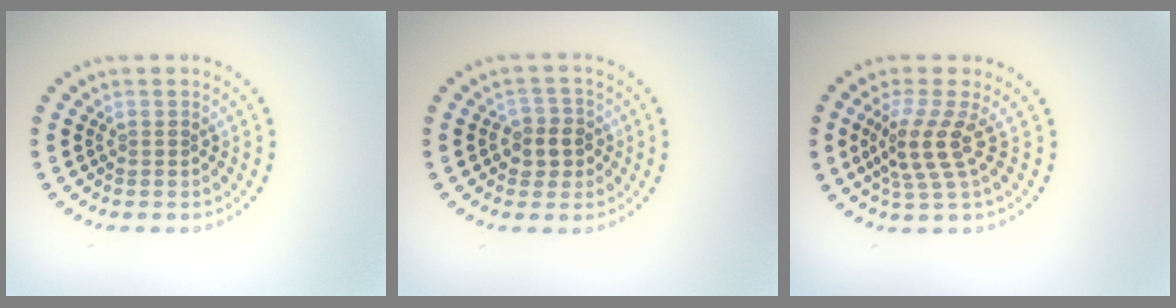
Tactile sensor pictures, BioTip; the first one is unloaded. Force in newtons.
{"total": 2.6, "press": 2.4, "slide": 1.0}
{"total": 3.4, "press": 2.6, "slide": 2.2}